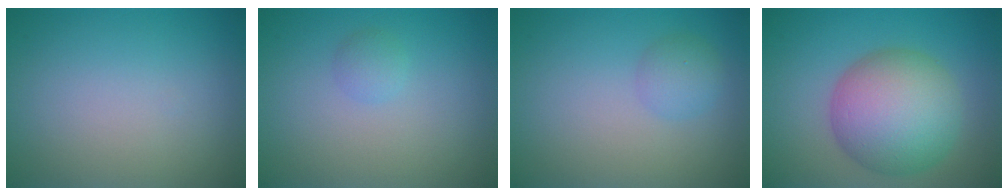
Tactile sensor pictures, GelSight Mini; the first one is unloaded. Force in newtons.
{"total": 1.1, "press": 1.1, "slide": 0.1}
{"total": 1.9, "press": 1.9, "slide": 0.1}
{"total": 9.1, "press": 9.1, "slide": 0.3}